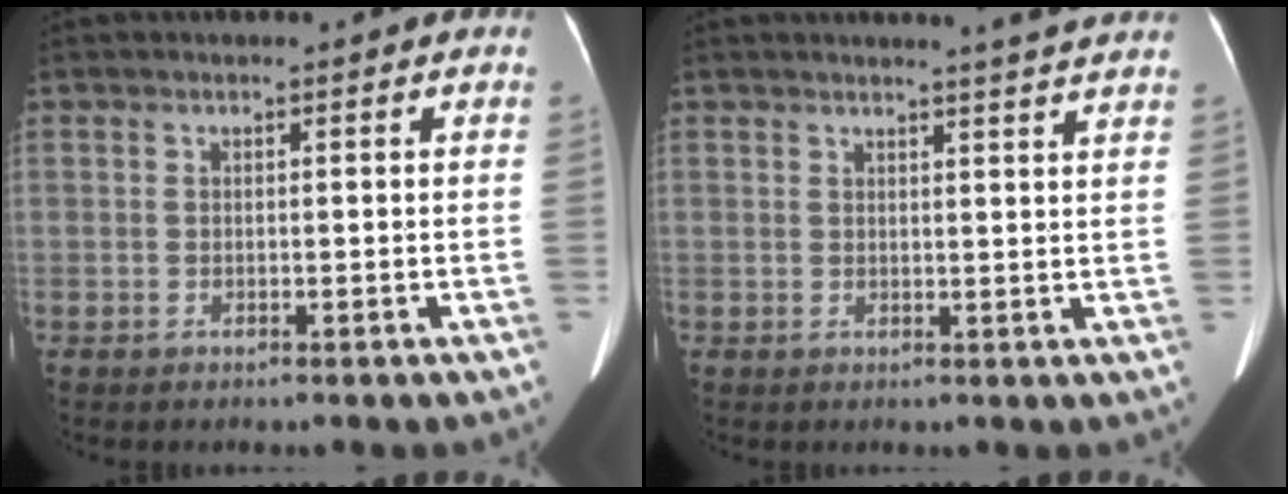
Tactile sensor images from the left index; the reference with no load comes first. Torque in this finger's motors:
{"motor_torque": [0.43, -1.05, 0.01, 0.06]}